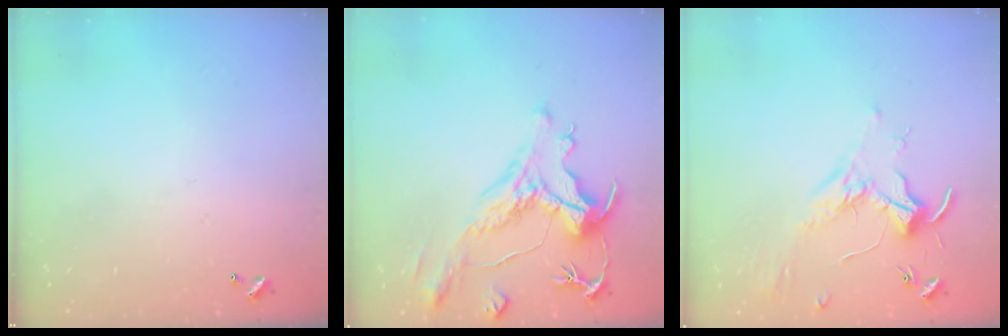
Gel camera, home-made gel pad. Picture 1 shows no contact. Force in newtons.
{"total": 1.9, "press": 0.9, "slide": 1.6}
{"total": 1.7, "press": 1.5, "slide": 0.7}